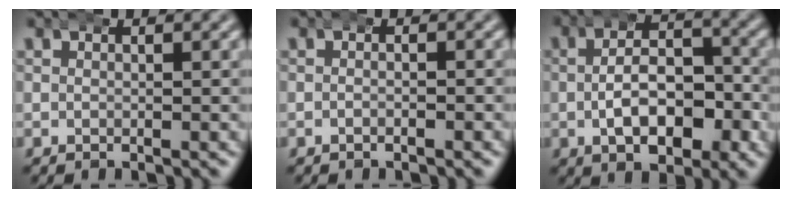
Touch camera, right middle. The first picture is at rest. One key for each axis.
{"total": 0.7, "fx": -0.5, "fy": 0.3, "fz": 0.5, "tx": 0.001, "ty": 0.007, "tz": -0.016}
{"total": 7.4, "fx": -2.0, "fy": 4.1, "fz": 5.9, "tx": -0.067, "ty": -0.002, "tz": -0.033}